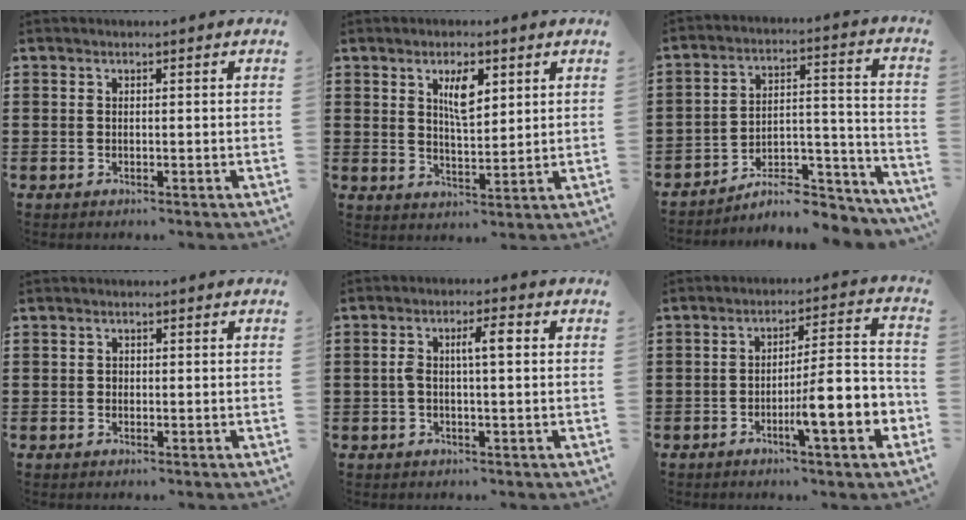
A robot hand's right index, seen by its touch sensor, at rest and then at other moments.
{"total": 5.2, "force": [2.4, 2.0, 4.2], "torque": [-0.074, 0.000, 0.038]}
{"total": 7.7, "force": [-6.7, 2.2, 3.1], "torque": [-0.040, 0.016, -0.124]}
{"total": 0.5, "force": [-0.1, 0.5, 0.2], "torque": [-0.006, 0.002, -0.001]}
{"total": 4.0, "force": [0.3, 0.8, 3.9], "torque": [-0.081, 0.004, -0.002]}
{"total": 9.7, "force": [-3.7, 1.3, 8.8], "torque": [-0.135, -0.016, -0.069]}